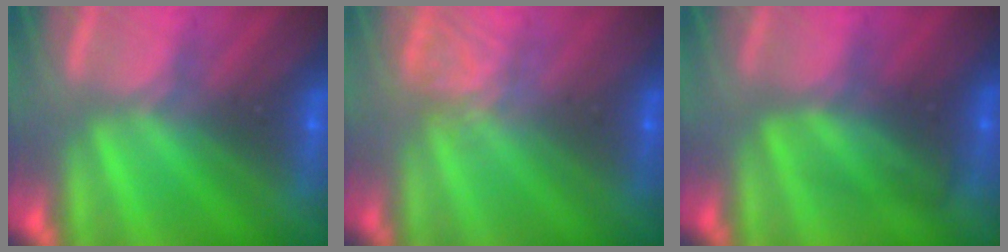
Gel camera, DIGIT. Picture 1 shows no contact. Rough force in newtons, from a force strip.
{"total": 1.7}
{"total": 2.4}